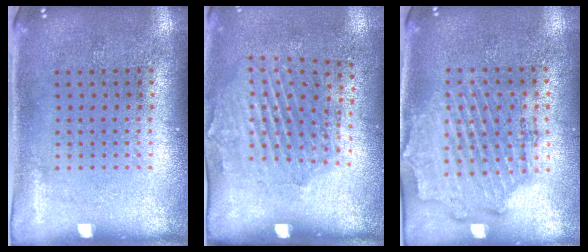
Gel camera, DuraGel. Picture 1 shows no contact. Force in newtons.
{"total": 1.9, "press": 1.2, "slide": 1.6}
{"total": 1.9, "press": 1.7, "slide": 0.9}